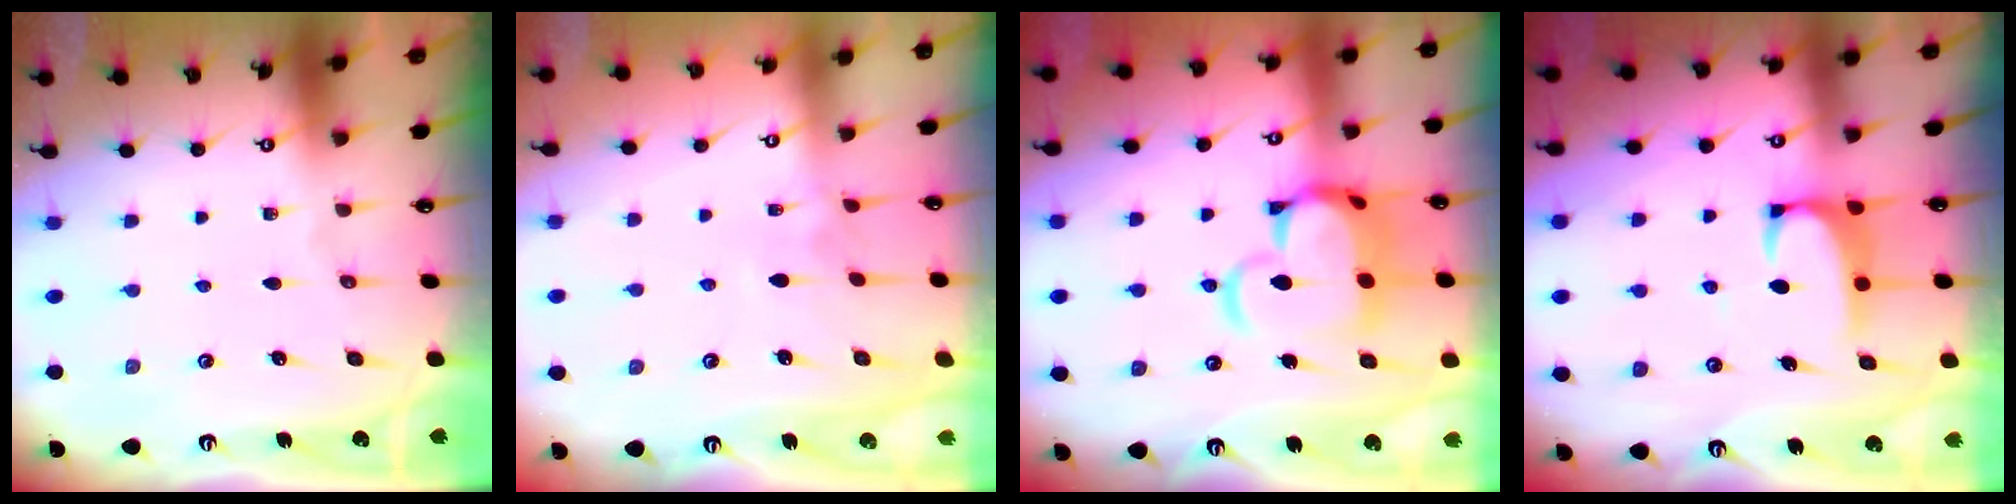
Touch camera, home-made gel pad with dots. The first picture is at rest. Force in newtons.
{"total": 4.1, "press": 4.1, "slide": 0.1}
{"total": 9.0, "press": 8.8, "slide": 1.9}
{"total": 2.0, "press": 1.9, "slide": 0.6}